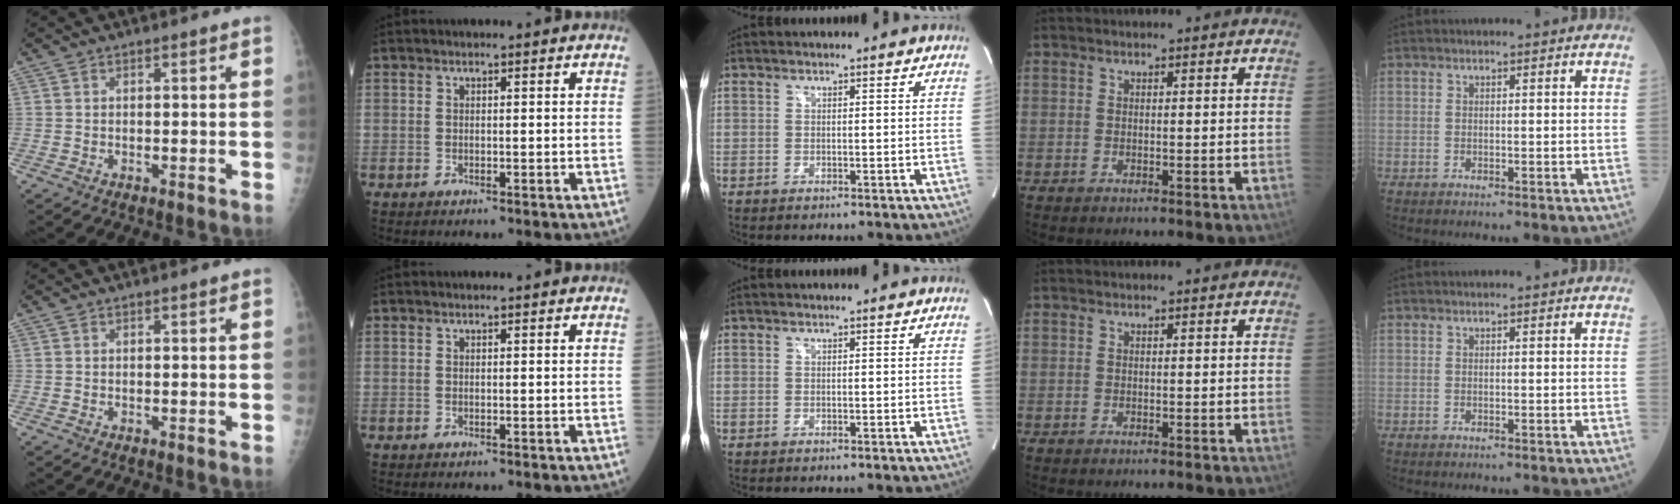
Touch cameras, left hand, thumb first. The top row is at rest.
{}